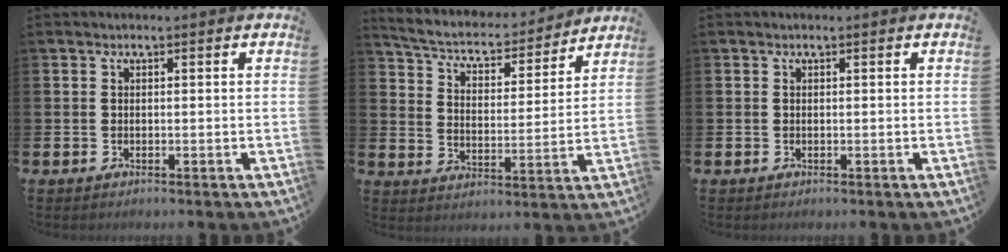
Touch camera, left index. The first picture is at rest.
{"total": 5.6, "force": [5.2, 1.6, 1.5], "torque": [-0.063, -0.040, 0.083]}
{"total": 0.0}